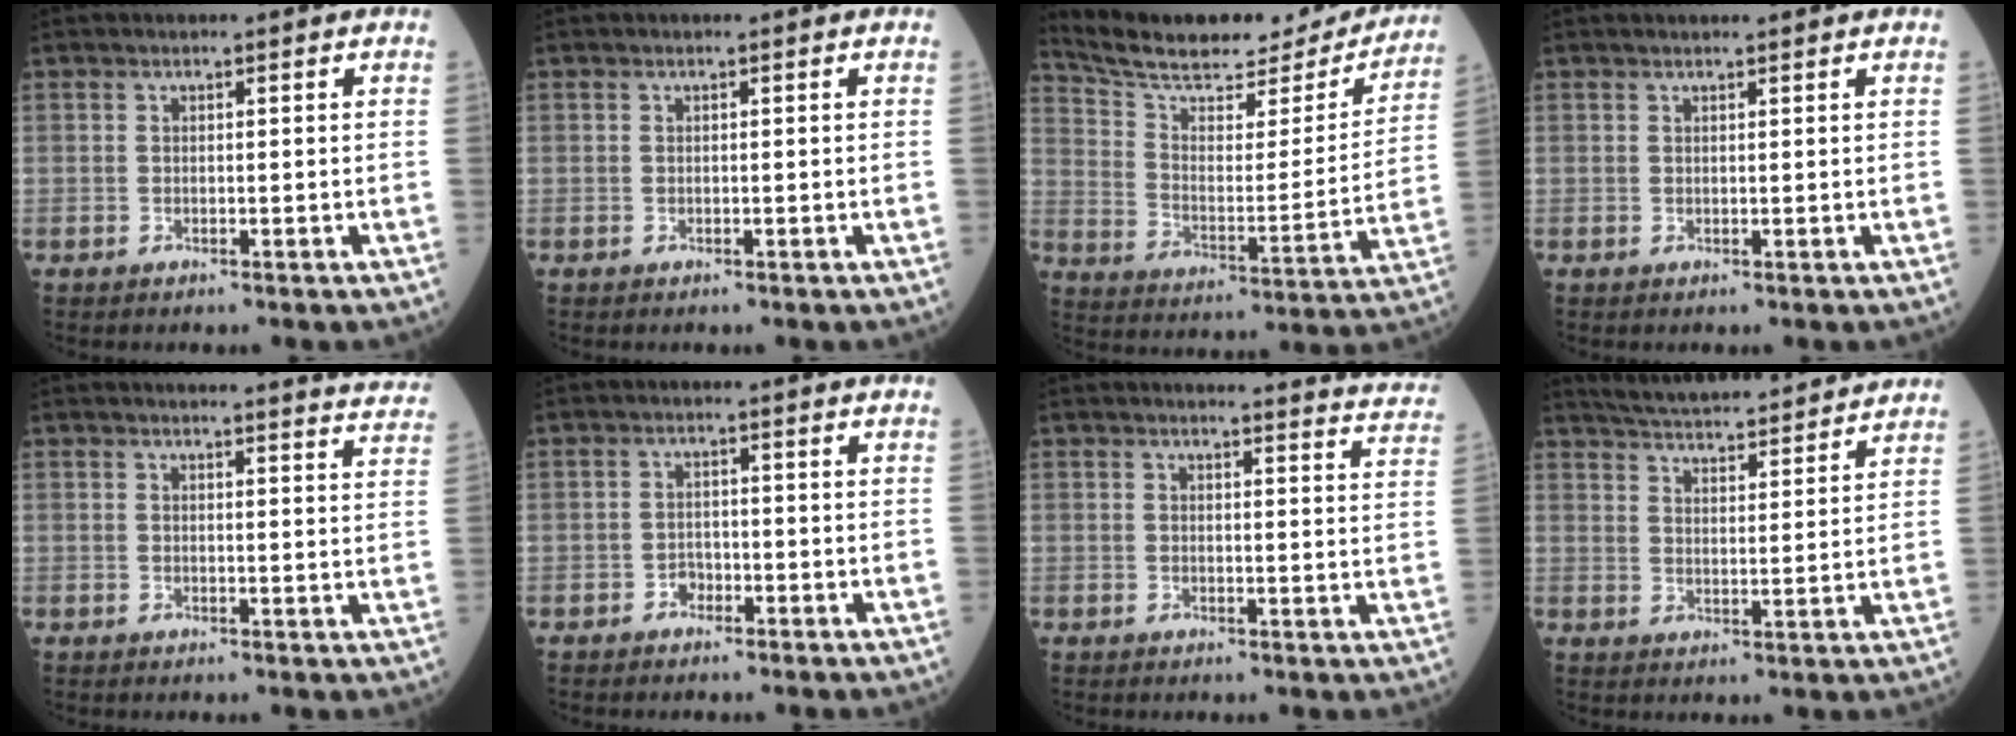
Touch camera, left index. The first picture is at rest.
{"total": 0.0}
{"total": 23.4, "force": [21.3, 5.8, 7.7], "torque": [-0.123, -0.026, 0.296]}
{"total": 2.0, "force": [1.9, 0.0, 0.7], "torque": [-0.007, 0.013, 0.027]}
{"total": 11.9, "force": [11.6, 0.4, 2.2], "torque": [-0.008, -0.049, 0.104]}
{"total": 1.6, "force": [-1.1, 1.0, 0.5], "torque": [-0.007, 0.004, -0.020]}
{"total": 11.0, "force": [10.9, 0.4, 1.2], "torque": [0.008, -0.065, 0.090]}
{"total": 15.8, "force": [14.7, 1.7, 5.4], "torque": [-0.089, 0.021, 0.213]}